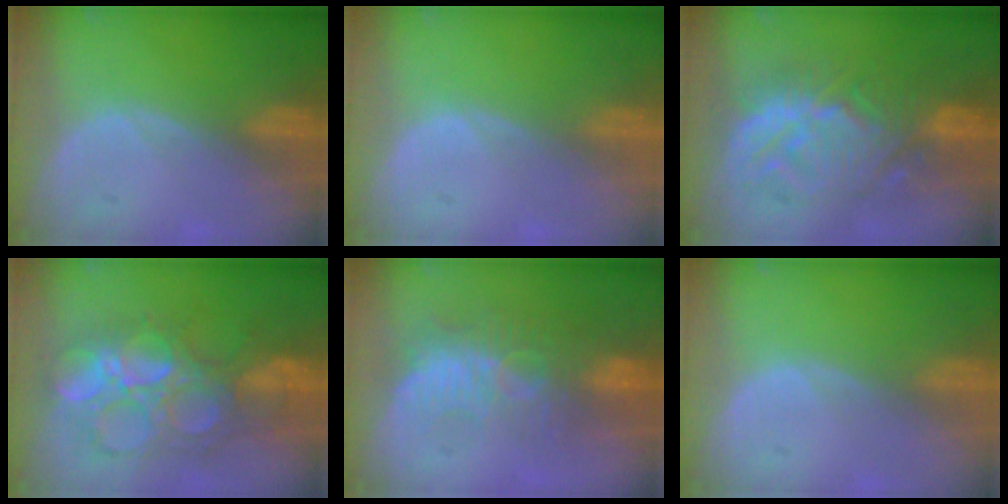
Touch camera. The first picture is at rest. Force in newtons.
{"total": 0.0}
{"total": 10.5, "press": 10.5, "slide": 0.5}
{"total": 10.8, "press": 10.8, "slide": 0.9}
{"total": 9.1, "press": 8.4, "slide": 3.6}
{"total": 0.0}